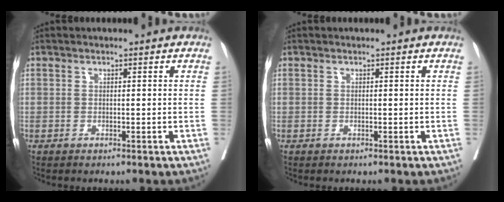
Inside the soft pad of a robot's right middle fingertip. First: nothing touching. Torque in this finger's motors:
{"motor_torque": [-0.08, 0.08, -0.01, 0.00]}